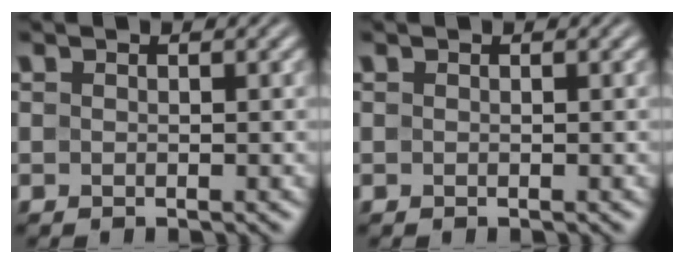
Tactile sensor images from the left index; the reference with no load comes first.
{"total": 0.0}